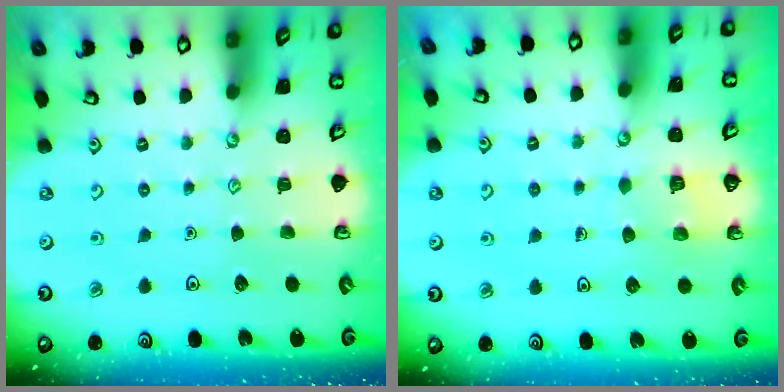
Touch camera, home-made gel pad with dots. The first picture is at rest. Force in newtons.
{"total": 4.7, "press": 4.7, "slide": 0.4}